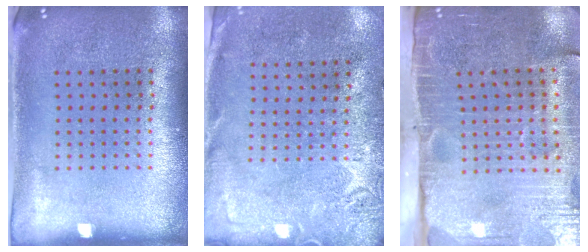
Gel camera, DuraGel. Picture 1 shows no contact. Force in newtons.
{"total": 2.8, "press": 2.3, "slide": 1.6}
{"total": 4.5, "press": 3.9, "slide": 2.4}